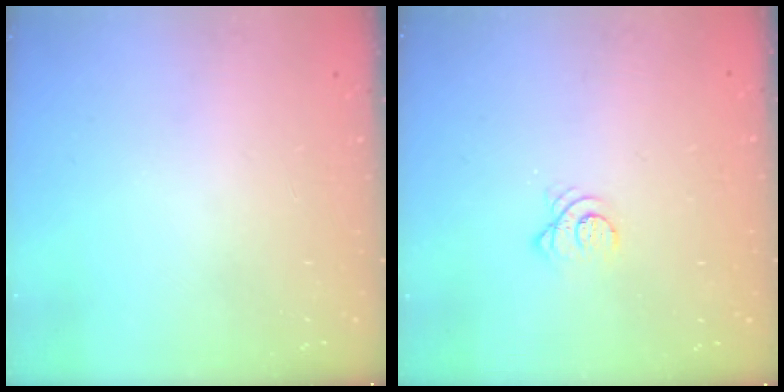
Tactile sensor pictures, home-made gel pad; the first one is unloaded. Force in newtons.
{"total": 3.1, "press": 3.1, "slide": 0.3}